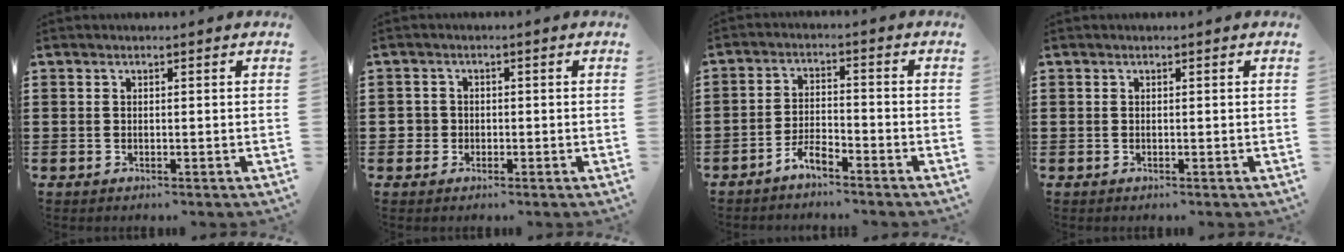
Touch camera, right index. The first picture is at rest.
{"total": 1.9, "force": [-0.3, 1.9, 0.3], "torque": [-0.012, 0.006, -0.010]}
{"total": 3.6, "force": [-3.3, 0.5, 1.4], "torque": [-0.042, 0.004, -0.070]}
{"total": 0.0}